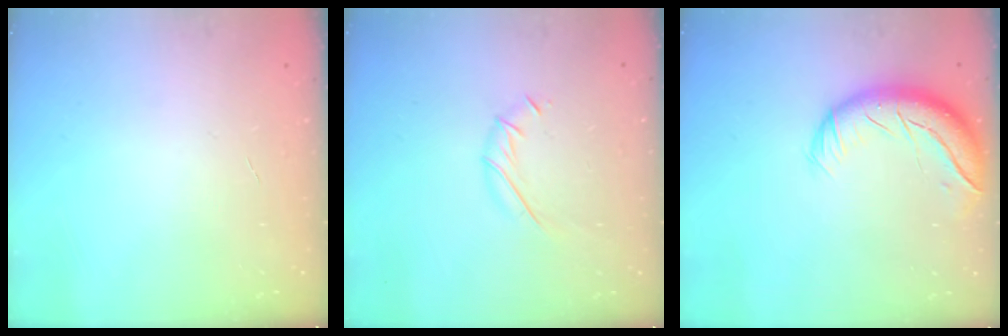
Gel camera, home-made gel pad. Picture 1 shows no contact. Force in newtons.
{"total": 6.0, "press": 6.0, "slide": 0.4}
{"total": 14.0, "press": 13.5, "slide": 3.7}